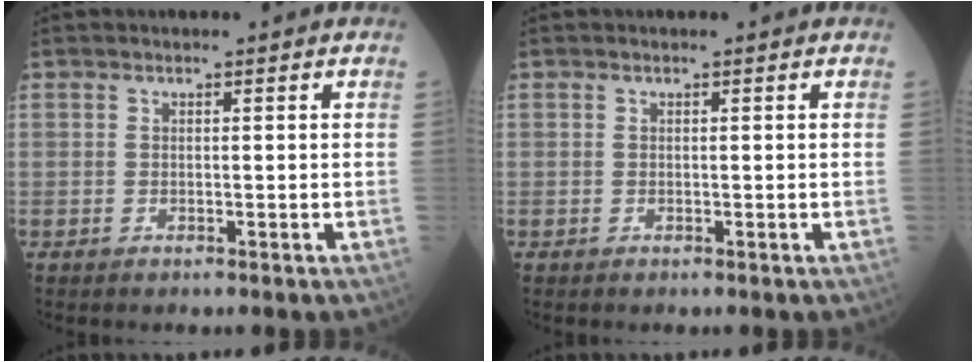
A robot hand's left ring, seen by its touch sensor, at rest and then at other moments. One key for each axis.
{"total": 0.0}